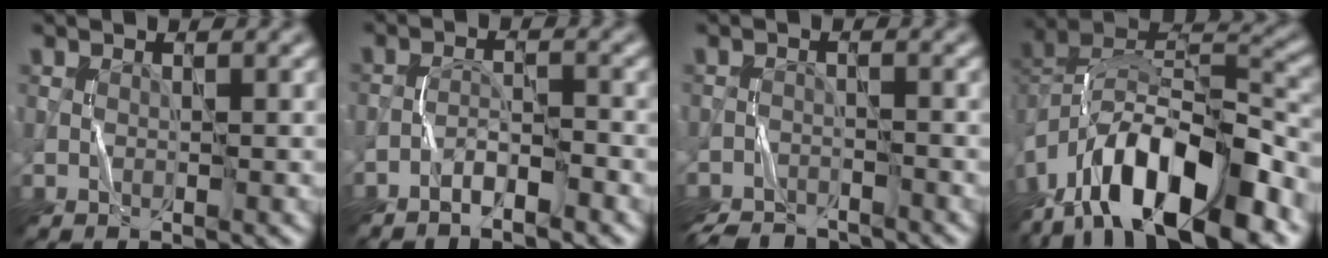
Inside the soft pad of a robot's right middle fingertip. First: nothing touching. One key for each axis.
{"total": 2.4, "fx": -2.0, "fy": 0.4, "fz": 1.3, "tx": -0.025, "ty": 0.007, "tz": -0.041}
{"total": 5.2, "fx": -5.0, "fy": 1.3, "fz": 0.8, "tx": -0.011, "ty": -0.011, "tz": -0.084}
{"total": 14.0, "fx": -8.4, "fy": 5.4, "fz": 9.8, "tx": -0.175, "ty": 0.012, "tz": -0.152}